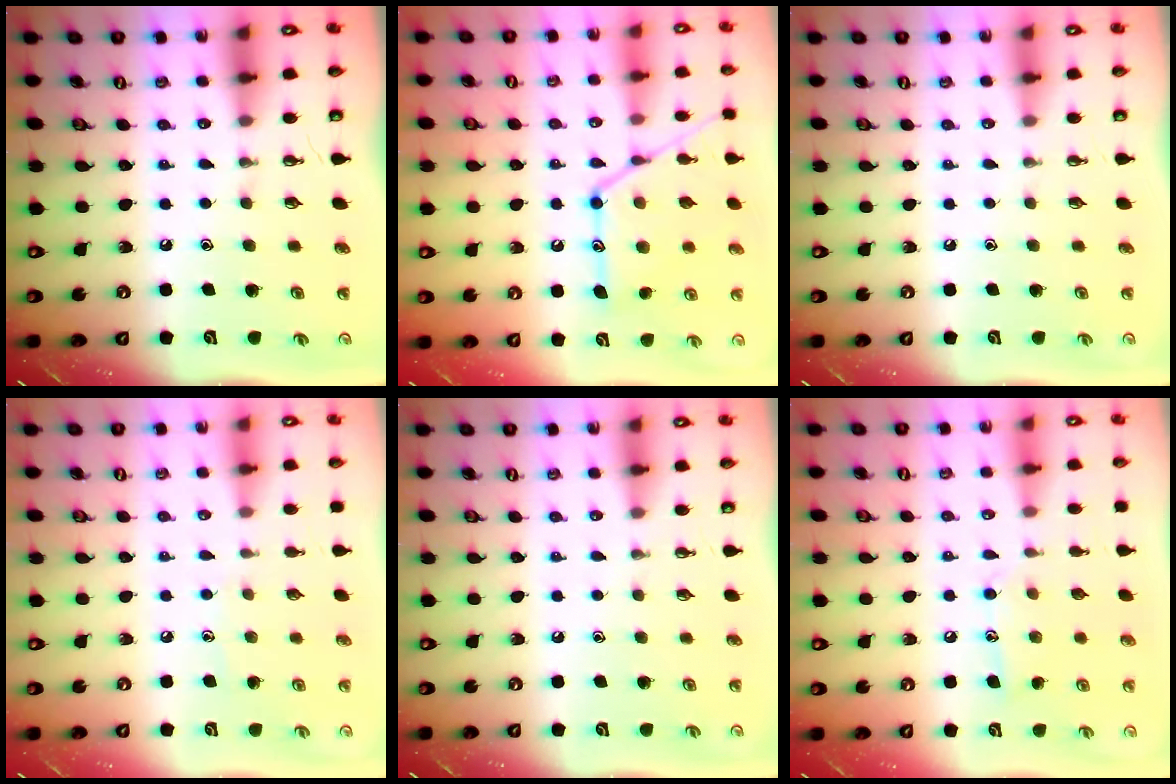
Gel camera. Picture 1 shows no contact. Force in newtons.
{"total": 17.1, "press": 17.0, "slide": 1.2}
{"total": 0.0}
{"total": 3.9, "press": 3.9, "slide": 0.4}
{"total": 0.0}
{"total": 9.1, "press": 9.1, "slide": 0.6}